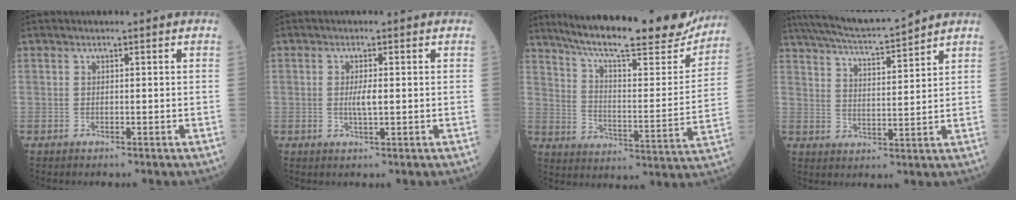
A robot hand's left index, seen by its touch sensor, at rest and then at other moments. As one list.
[{"total": 2.3, "force": [-0.2, 0.3, 2.2], "torque": [-0.044, -0.005, -0.003]}, {"total": 25.7, "force": [21.8, 4.0, 12.9], "torque": [-0.203, -0.023, 0.299]}, {"total": 11.7, "force": [10.8, -0.1, 4.5], "torque": [-0.085, 0.008, 0.178]}]